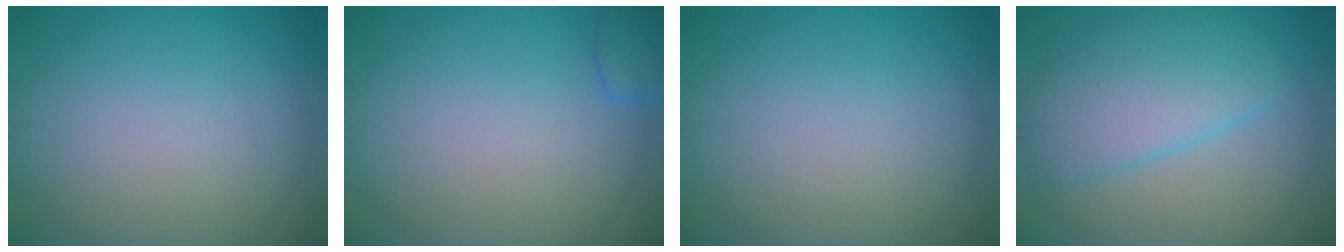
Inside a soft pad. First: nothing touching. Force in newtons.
{"total": 1.9, "press": 1.9, "slide": 0.2}
{"total": 0.0}
{"total": 5.5, "press": 5.5, "slide": 0.3}